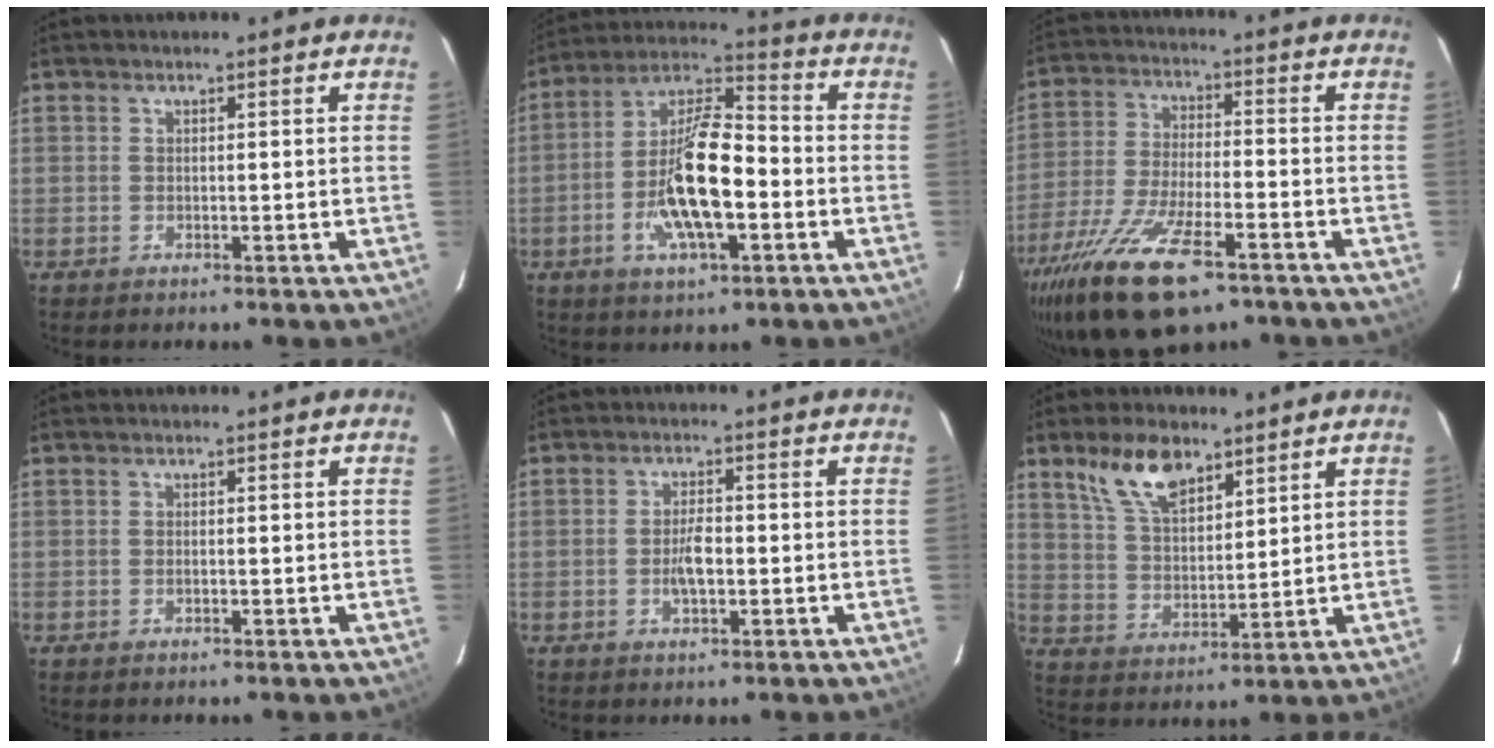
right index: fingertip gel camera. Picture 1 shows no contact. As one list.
[{"total": 15.2, "force": [-4.1, 5.2, 13.7], "torque": [-0.272, 0.003, -0.080]}, {"total": 18.9, "force": [-12.0, 6.4, 13.1], "torque": [-0.268, -0.051, -0.214]}, {"total": 0.7, "force": [-0.2, 0.2, 0.6], "torque": [-0.013, 0.001, -0.005]}, {"total": 6.5, "force": [-1.5, 2.4, 5.9], "torque": [-0.115, 0.004, -0.025]}, {"total": 10.2, "force": [6.7, 4.7, 6.1], "torque": [-0.114, 0.014, 0.135]}]